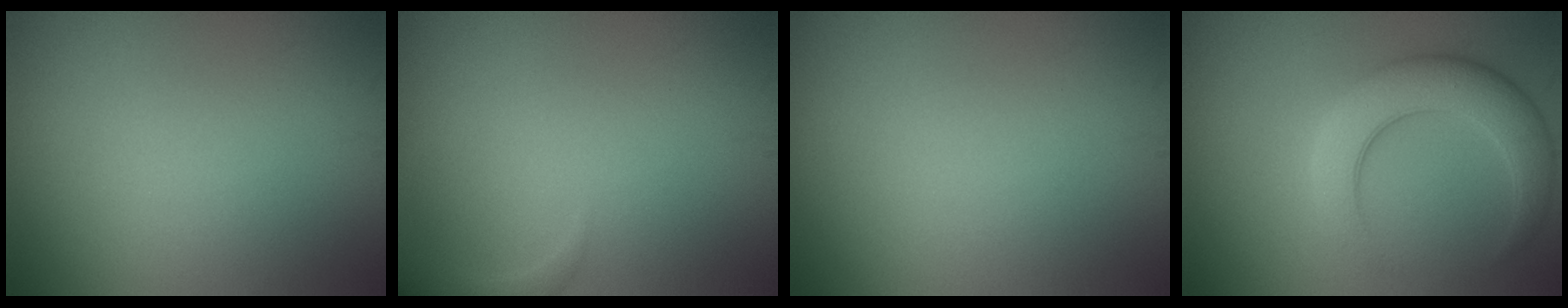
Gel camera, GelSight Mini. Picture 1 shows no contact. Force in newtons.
{"total": 2.6, "press": 2.6, "slide": 0.3}
{"total": 0.0}
{"total": 5.5, "press": 5.5, "slide": 0.3}